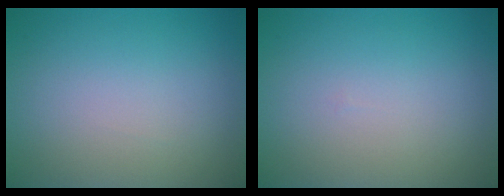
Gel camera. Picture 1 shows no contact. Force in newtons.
{"total": 0.0}